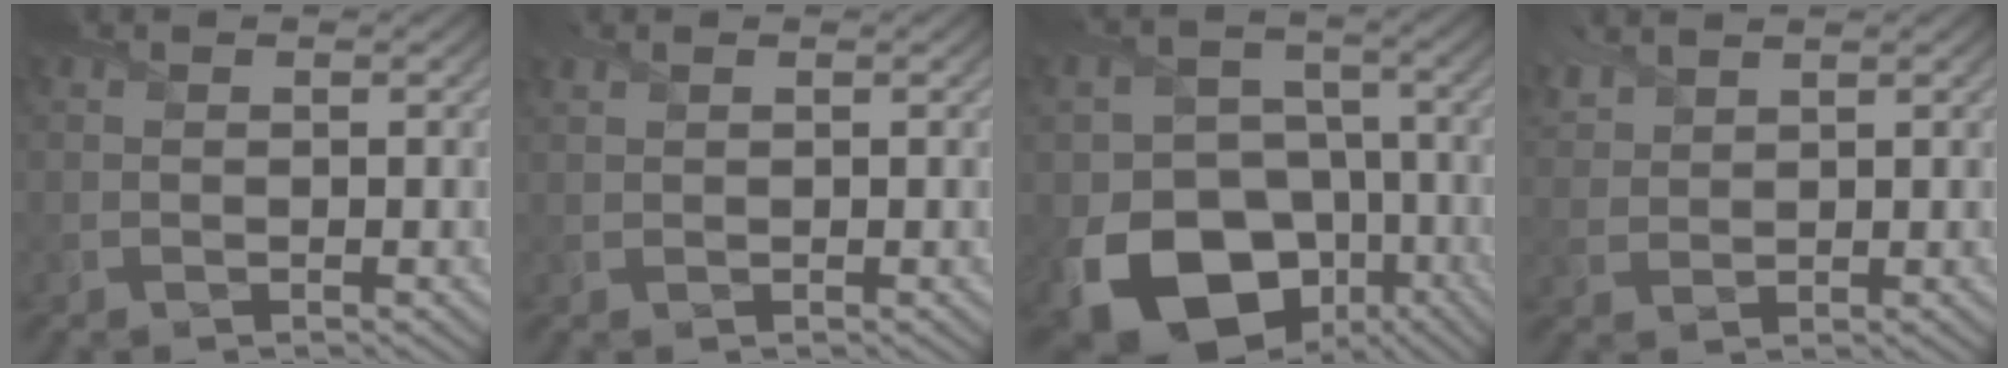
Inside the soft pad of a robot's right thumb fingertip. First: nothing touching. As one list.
[{"total": 0.7, "force": [0.6, 0.1, 0.3], "torque": [-0.011, 0.003, 0.015]}, {"total": 16.9, "force": [-7.4, 12.7, 8.4], "torque": [-0.165, -0.047, -0.127]}, {"total": 3.5, "force": [3.0, 1.2, 1.4], "torque": [-0.043, 0.013, 0.067]}]